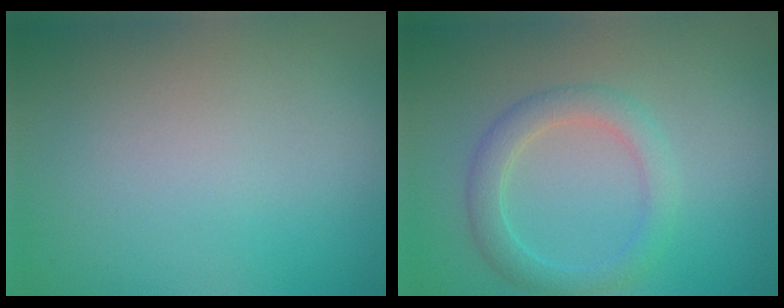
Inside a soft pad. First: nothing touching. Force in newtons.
{"total": 3.0, "press": 3.0, "slide": 0.0}